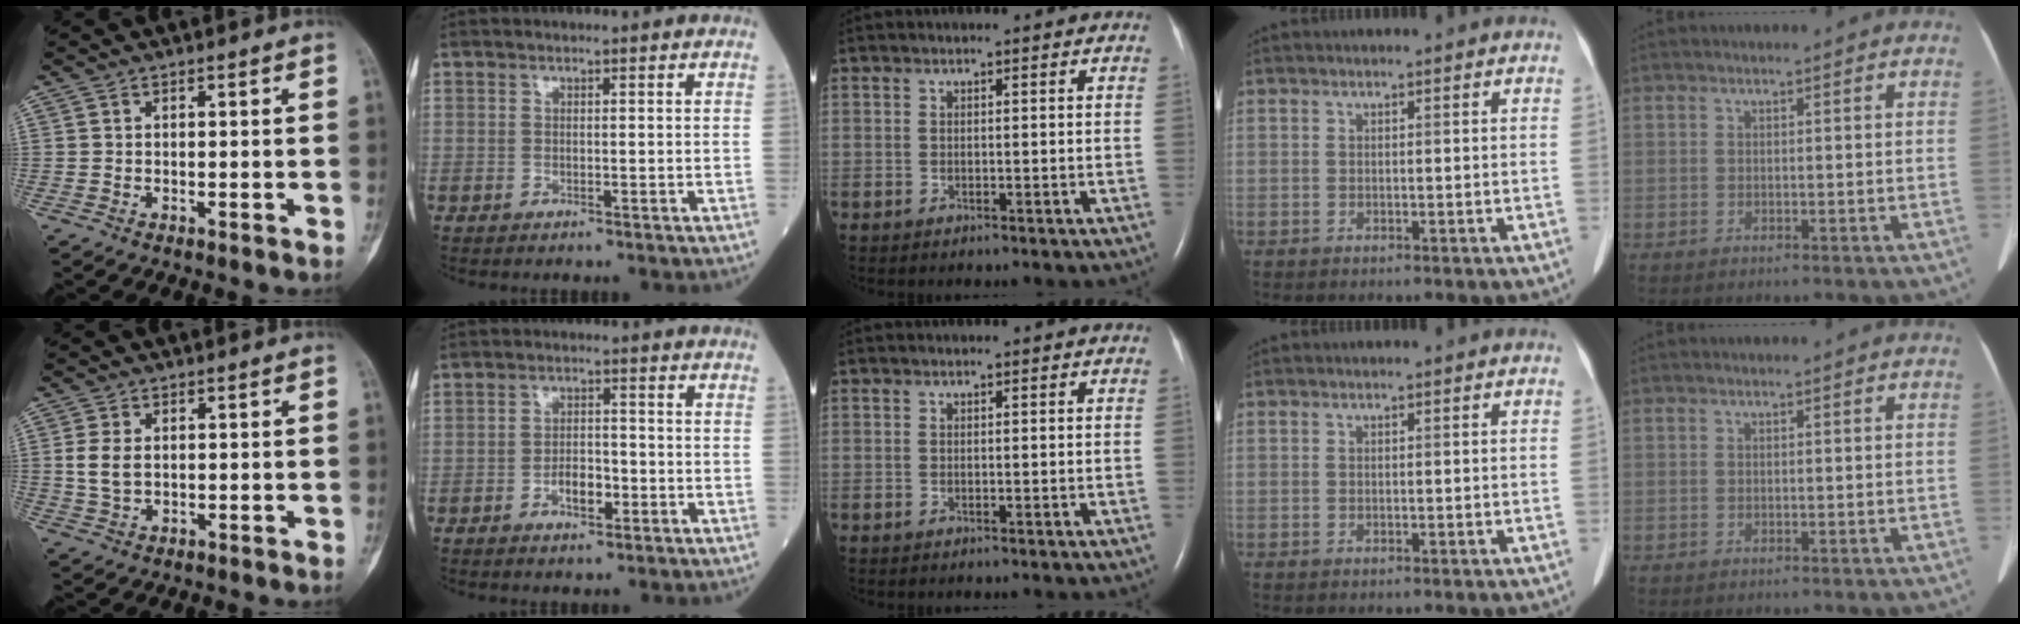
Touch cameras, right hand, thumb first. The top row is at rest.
{"thumb": {"total": 4.1, "force": [0.5, 2.6, 3.1], "torque": [-0.065, -0.001, 0.013]}, "index": {"total": 4.1, "force": [-1.7, 1.8, 3.2], "torque": [-0.055, 0.004, -0.029]}}